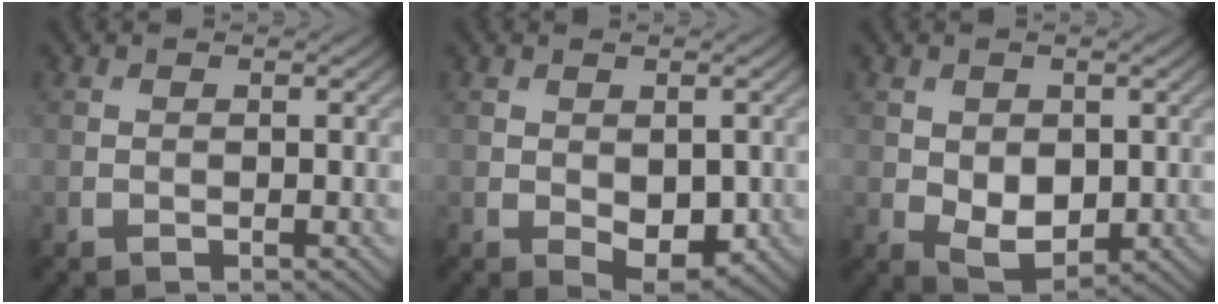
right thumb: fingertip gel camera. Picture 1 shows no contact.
{"total": 4.2, "force": [-0.9, 2.4, 3.4], "torque": [-0.056, -0.016, -0.005]}
{"total": 5.2, "force": [-0.4, 3.5, 3.8], "torque": [-0.078, -0.014, 0.002]}